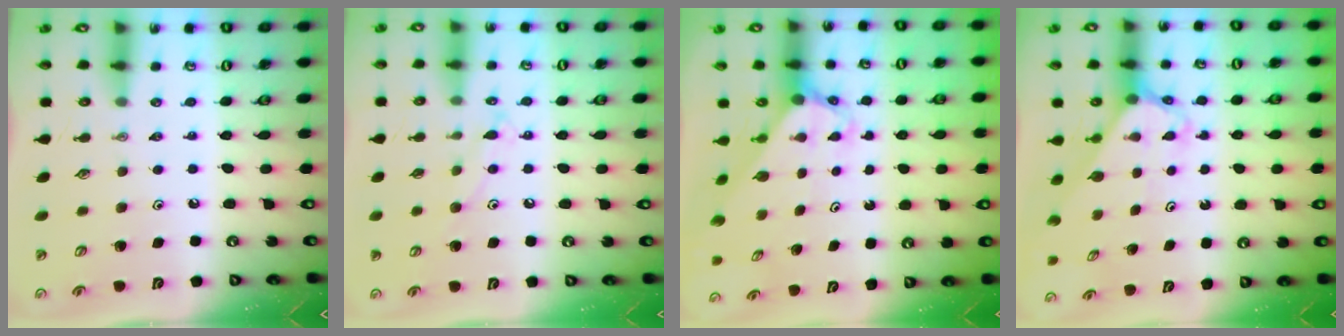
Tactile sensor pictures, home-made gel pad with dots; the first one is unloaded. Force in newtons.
{"total": 7.7, "press": 7.7, "slide": 0.5}
{"total": 3.0, "press": 3.0, "slide": 0.2}
{"total": 2.6, "press": 2.6, "slide": 0.2}